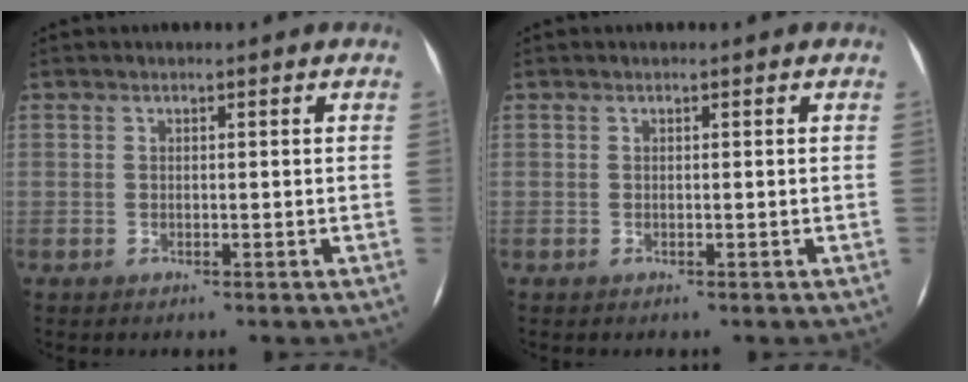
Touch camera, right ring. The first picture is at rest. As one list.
[{"total": 0.0}]